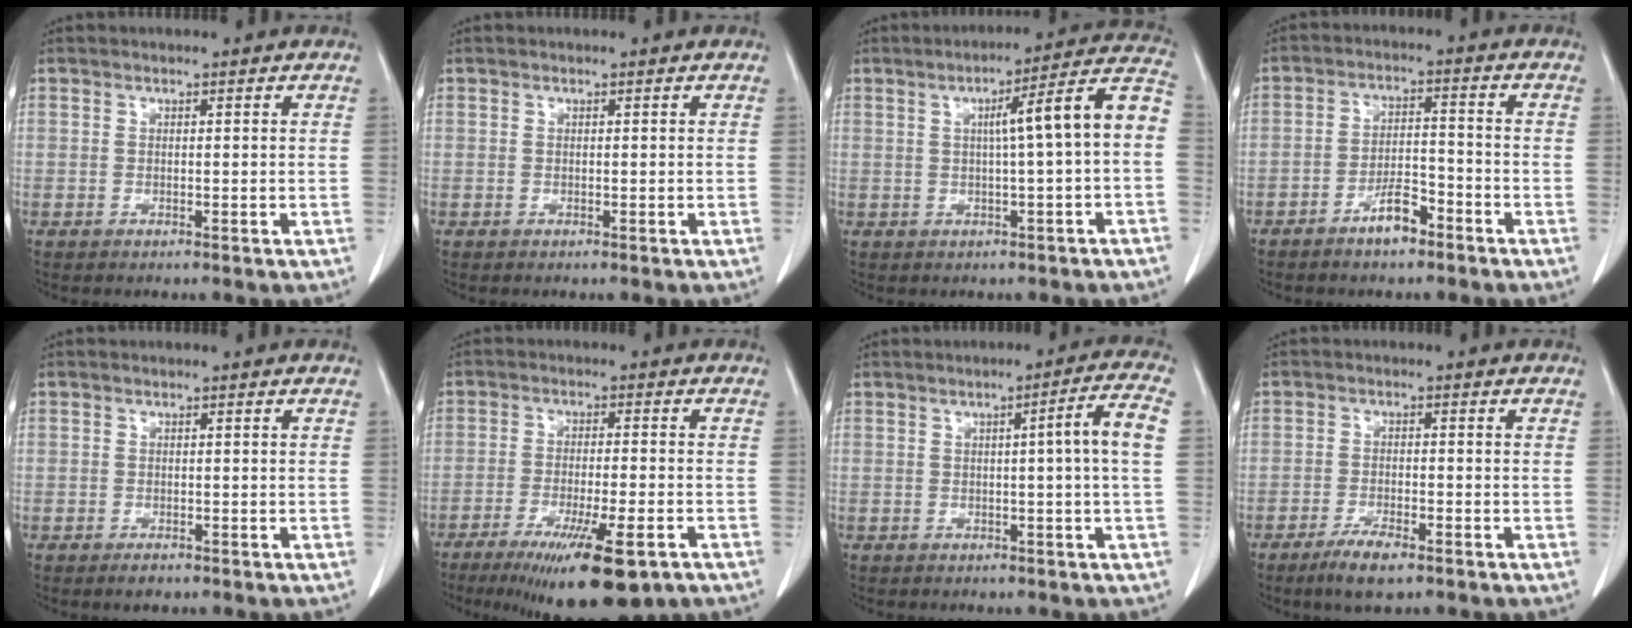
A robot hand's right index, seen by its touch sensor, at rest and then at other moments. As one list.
[{"total": 0.0}, {"total": 10.4, "force": [0.2, -0.3, 10.4], "torque": [-0.140, 0.030, -0.002]}, {"total": 5.2, "force": [-3.6, 1.6, 3.4], "torque": [-0.061, 0.010, -0.060]}, {"total": 1.4, "force": [-1.0, 0.9, 0.6], "torque": [-0.010, 0.001, -0.012]}, {"total": 14.4, "force": [-9.0, 2.3, 10.9], "torque": [-0.153, -0.031, -0.134]}, {"total": 5.9, "force": [0.3, -1.2, 5.7], "torque": [-0.078, 0.005, 0.005]}, {"total": 4.8, "force": [-3.3, 1.1, 3.3], "torque": [-0.066, -0.005, -0.055]}]